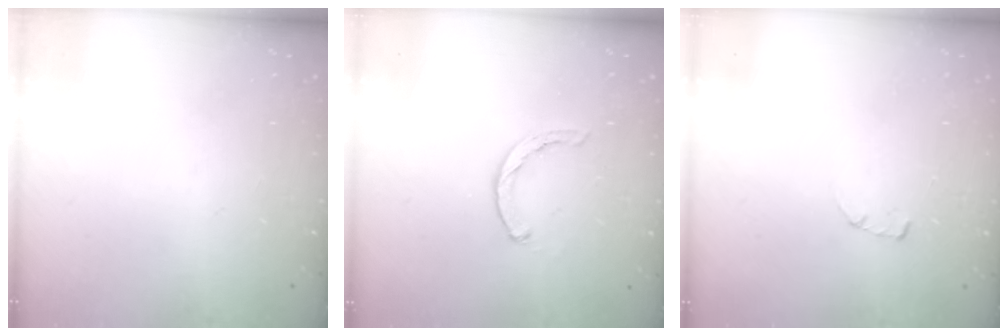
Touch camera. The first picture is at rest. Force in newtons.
{"total": 1.1, "press": 1.1, "slide": 0.2}
{"total": 1.7, "press": 1.7, "slide": 0.2}